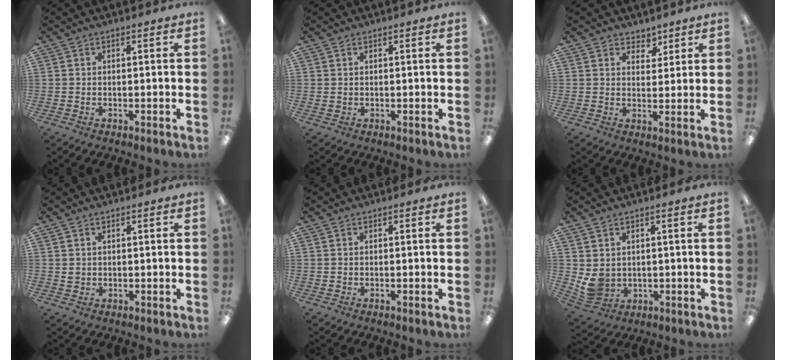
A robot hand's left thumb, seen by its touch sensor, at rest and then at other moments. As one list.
[{"total": 0.8, "force": [0.5, 0.6, 0.2], "torque": [-0.005, 0.003, 0.008]}, {"total": 4.0, "force": [2.9, 2.7, 0.3], "torque": [0.006, -0.018, 0.048]}, {"total": 1.4, "force": [0.7, 1.2, 0.4], "torque": [-0.009, 0.002, 0.014]}, {"total": 0.0}, {"total": 5.6, "force": [1.9, 4.7, 2.3], "torque": [-0.057, -0.008, 0.040]}]